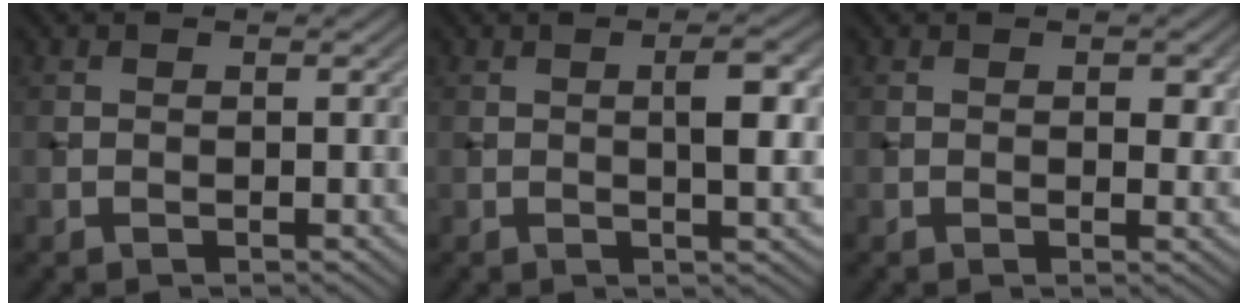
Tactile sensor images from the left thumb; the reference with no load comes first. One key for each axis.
{"total": 3.8, "fx": 0.3, "fy": 0.8, "fz": 3.7, "tx": -0.058, "ty": 0.003, "tz": 0.003}
{"total": 2.0, "fx": 0.3, "fy": 1.1, "fz": 1.6, "tx": -0.019, "ty": -0.006, "tz": 0.005}